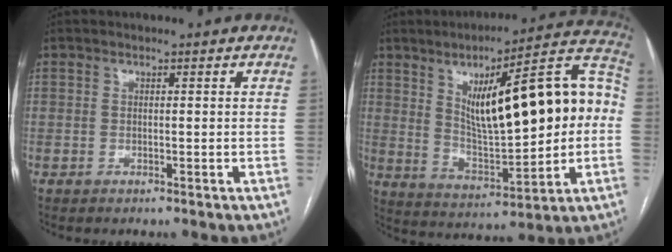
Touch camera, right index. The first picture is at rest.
{"total": 22.7, "force": [3.2, 5.4, 21.8], "torque": [-0.333, 0.035, 0.054]}